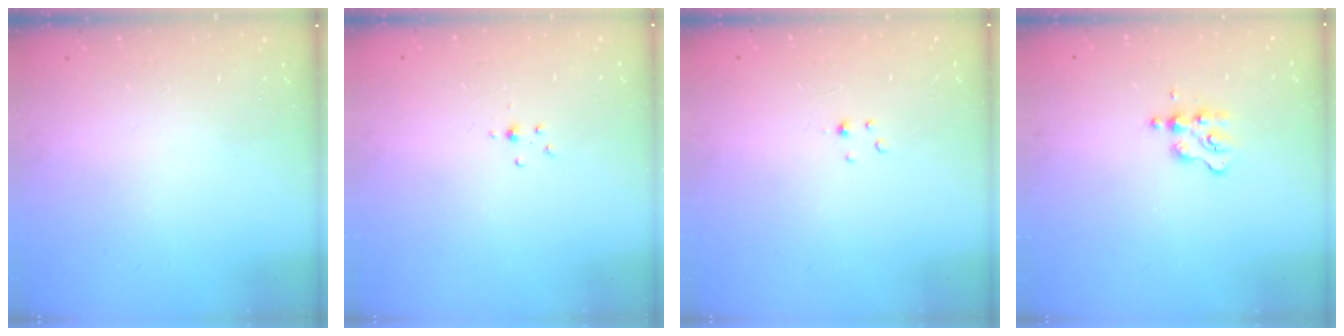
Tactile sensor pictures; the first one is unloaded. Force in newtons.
{"total": 3.2, "press": 3.0, "slide": 1.1}
{"total": 1.5, "press": 1.4, "slide": 0.2}
{"total": 2.4, "press": 2.4, "slide": 0.3}